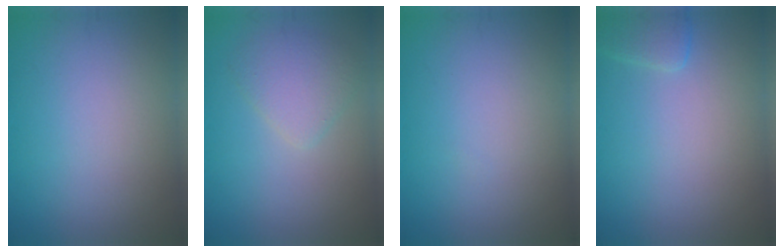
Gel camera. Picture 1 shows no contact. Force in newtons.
{"total": 2.5, "press": 2.5, "slide": 0.2}
{"total": 0.0}
{"total": 1.5, "press": 1.5, "slide": 0.1}